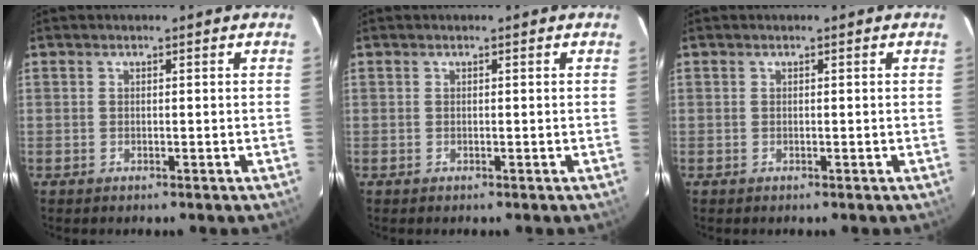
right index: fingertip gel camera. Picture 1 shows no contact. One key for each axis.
{"total": 0.0}
{"total": 0.0}